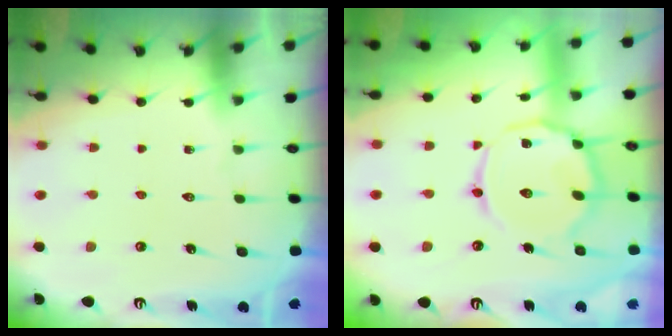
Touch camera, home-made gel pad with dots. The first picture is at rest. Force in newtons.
{"total": 13.3, "press": 13.2, "slide": 1.1}